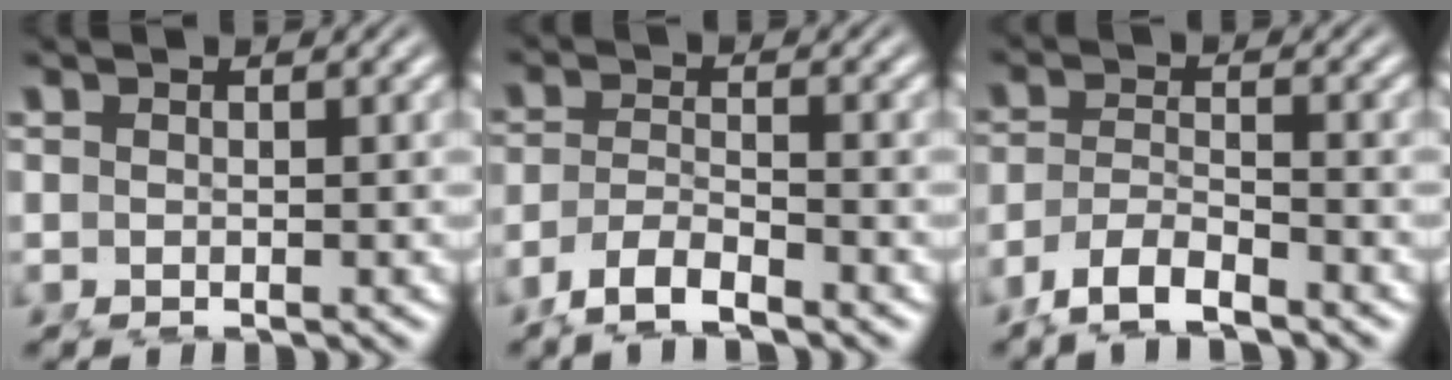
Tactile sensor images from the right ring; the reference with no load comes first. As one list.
[{"total": 3.5, "force": [-2.7, 1.5, 1.7], "torque": [-0.046, -0.021, -0.041]}, {"total": 3.9, "force": [-2.9, 2.0, 1.8], "torque": [-0.051, -0.023, -0.043]}]